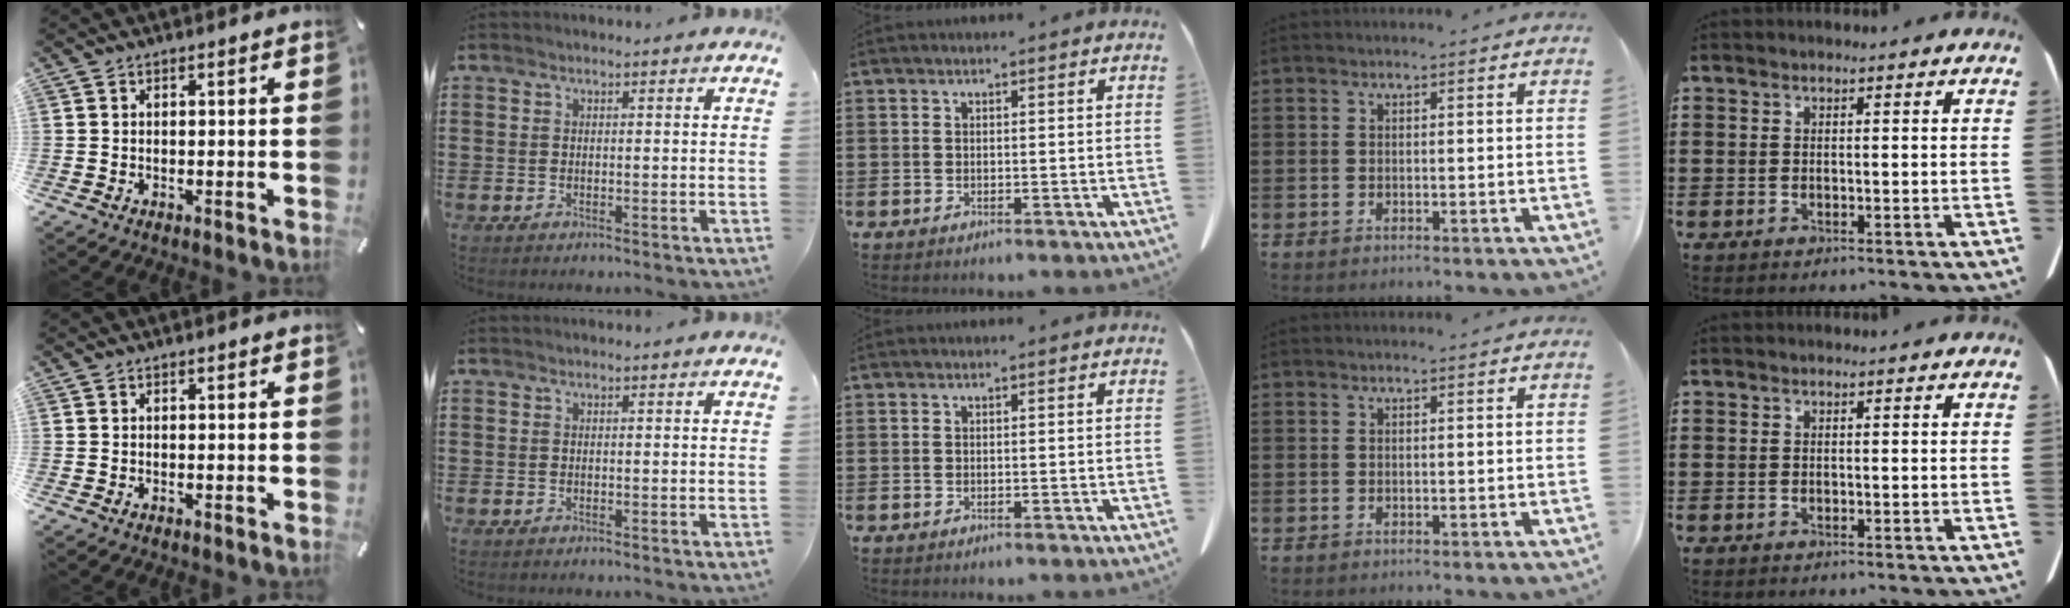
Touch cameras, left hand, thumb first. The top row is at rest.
{}